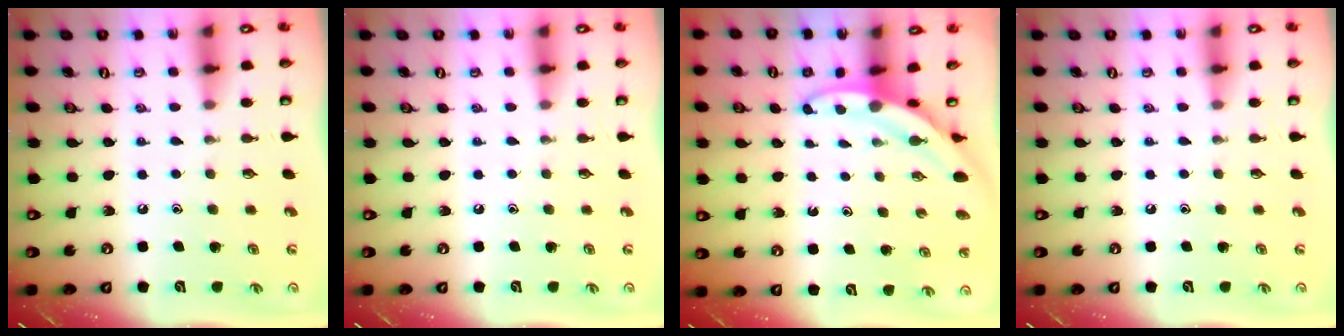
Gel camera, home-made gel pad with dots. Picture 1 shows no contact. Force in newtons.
{"total": 0.0}
{"total": 3.5, "press": 3.5, "slide": 0.1}
{"total": 0.0}